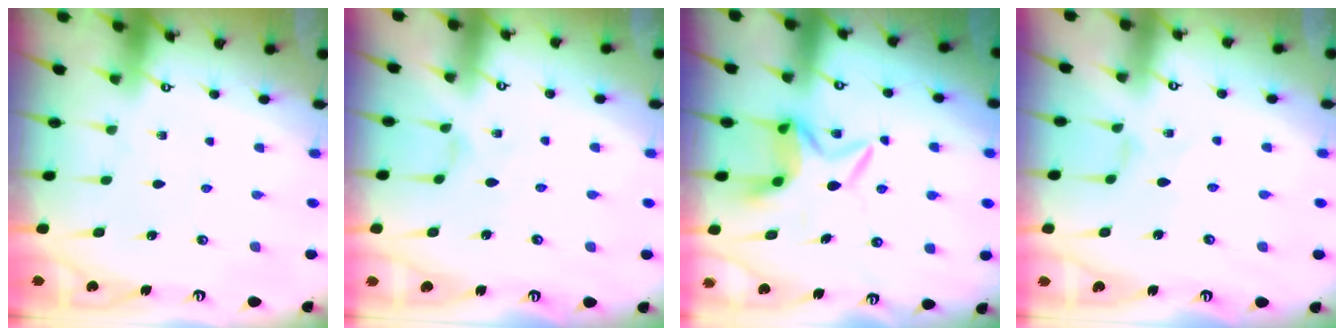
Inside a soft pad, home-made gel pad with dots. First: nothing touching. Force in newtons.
{"total": 0.0}
{"total": 7.5, "press": 7.5, "slide": 0.7}
{"total": 0.0}